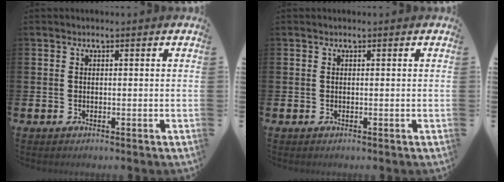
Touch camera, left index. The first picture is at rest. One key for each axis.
{"total": 0.0}